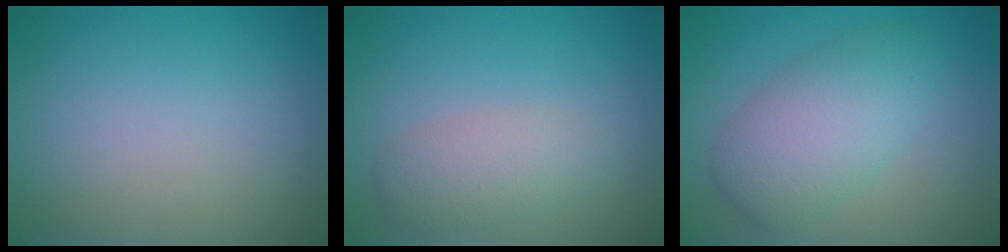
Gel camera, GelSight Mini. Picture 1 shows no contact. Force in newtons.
{"total": 2.9, "press": 2.9, "slide": 0.1}
{"total": 5.2, "press": 5.2, "slide": 0.3}